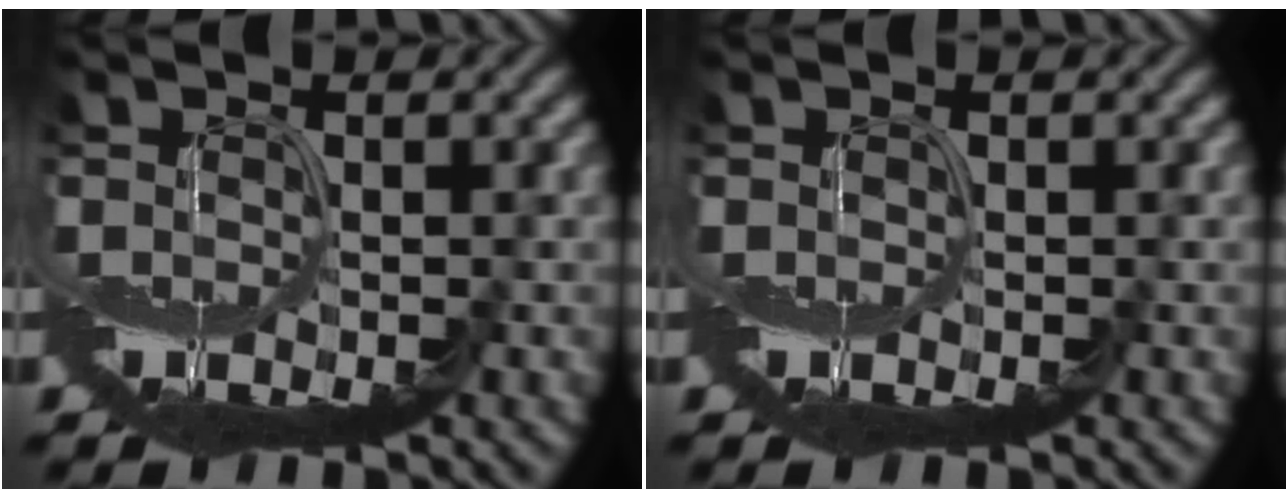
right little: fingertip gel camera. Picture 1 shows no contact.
{"total": 0.0}